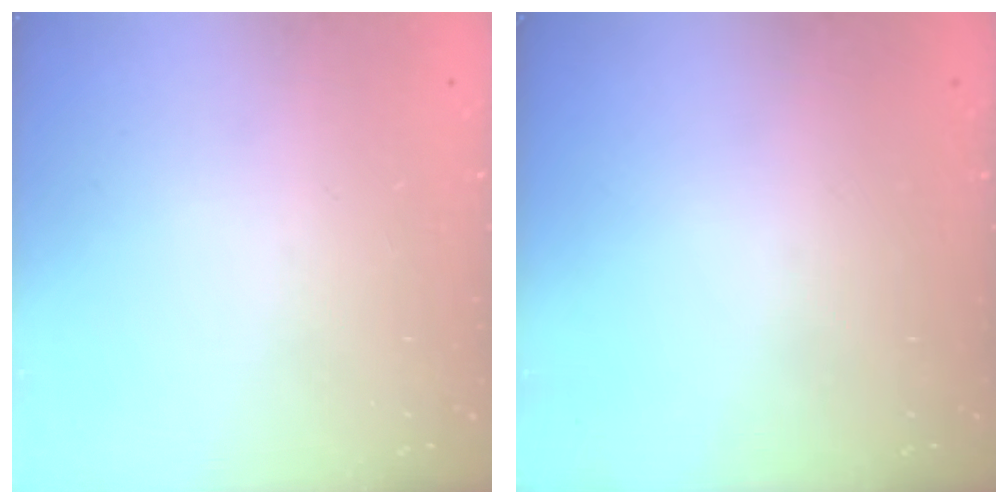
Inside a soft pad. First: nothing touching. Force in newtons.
{"total": 0.0}